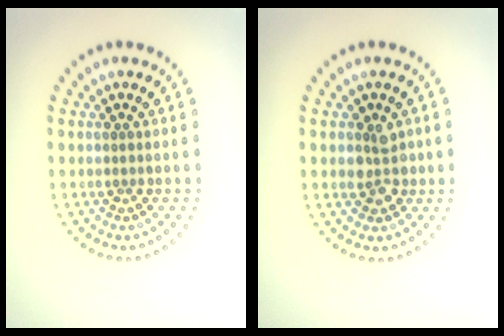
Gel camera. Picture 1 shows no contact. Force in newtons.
{"total": 2.4, "press": 2.4, "slide": 0.4}